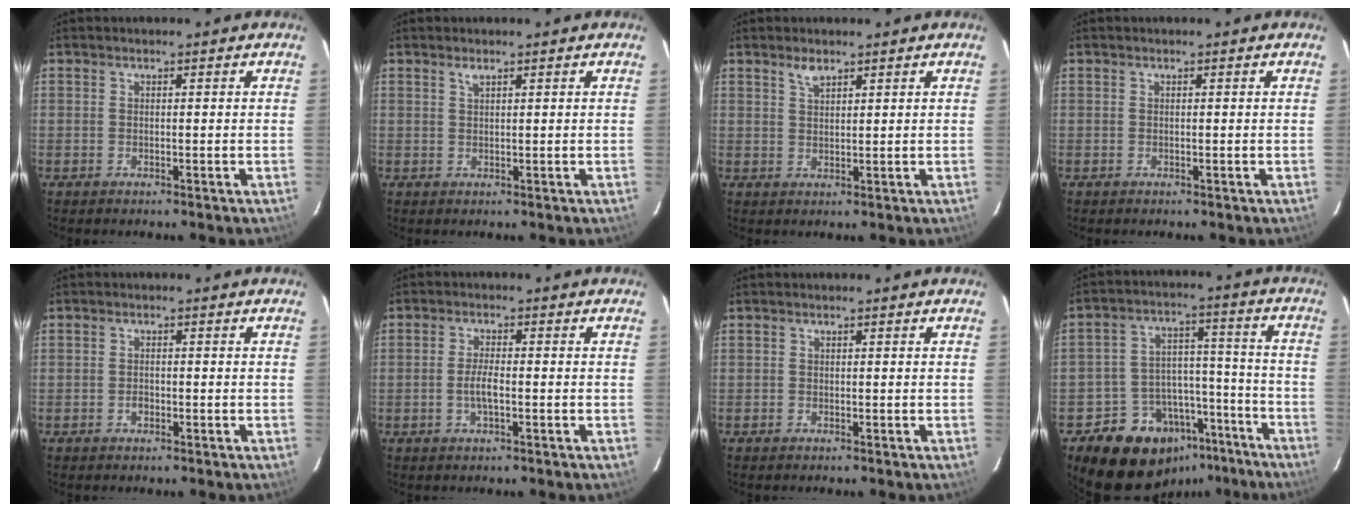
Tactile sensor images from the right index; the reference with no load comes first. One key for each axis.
{"total": 1.0, "fx": 0.7, "fy": 0.2, "fz": 0.6, "tx": -0.012, "ty": 0.002, "tz": 0.014}
{"total": 2.3, "fx": 1.7, "fy": 0.9, "fz": 1.2, "tx": -0.021, "ty": 0.003, "tz": 0.034}
{"total": 0.0}
{"total": 1.4, "fx": -0.8, "fy": 0.9, "fz": 0.7, "tx": -0.014, "ty": 0.004, "tz": -0.013}
{"total": 3.4, "fx": -1.0, "fy": 0.8, "fz": 3.2, "tx": -0.065, "ty": 0.000, "tz": -0.019}
{"total": 0.0}
{"total": 16.8, "fx": -11.9, "fy": 11.1, "fz": 4.4, "tx": -0.090, "ty": 0.072, "tz": -0.154}